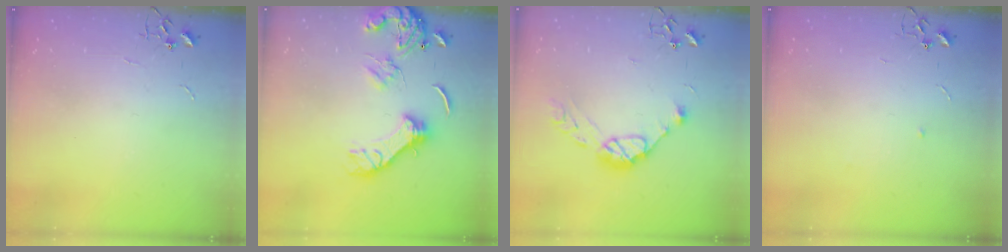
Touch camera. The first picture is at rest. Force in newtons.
{"total": 13.2, "press": 13.1, "slide": 1.7}
{"total": 11.6, "press": 11.5, "slide": 1.0}
{"total": 4.0, "press": 3.9, "slide": 0.9}